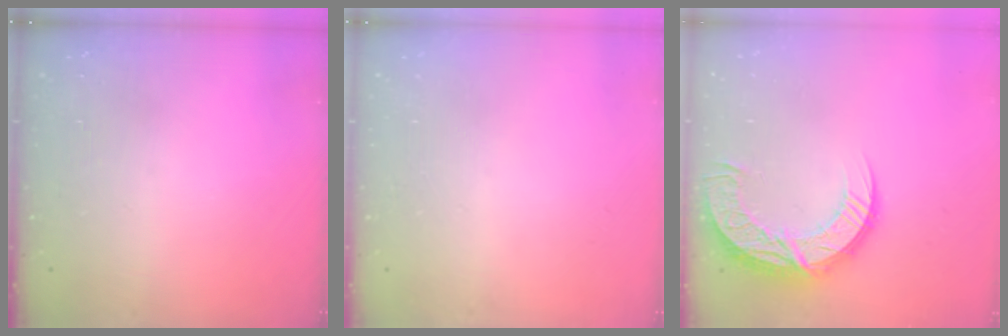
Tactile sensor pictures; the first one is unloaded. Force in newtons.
{"total": 0.0}
{"total": 15.0, "press": 15.0, "slide": 0.9}